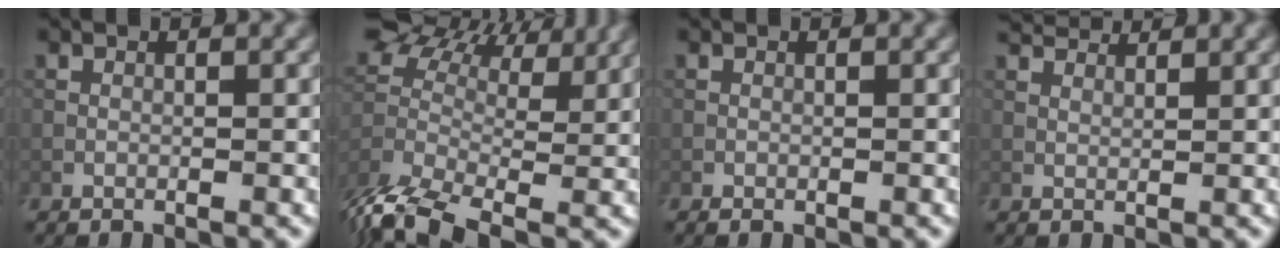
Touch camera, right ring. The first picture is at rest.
{"total": 8.2, "force": [-1.5, 4.7, 6.5], "torque": [-0.149, 0.011, -0.046]}
{"total": 0.0}
{"total": 3.3, "force": [2.9, 0.7, 1.3], "torque": [-0.028, -0.003, 0.049]}